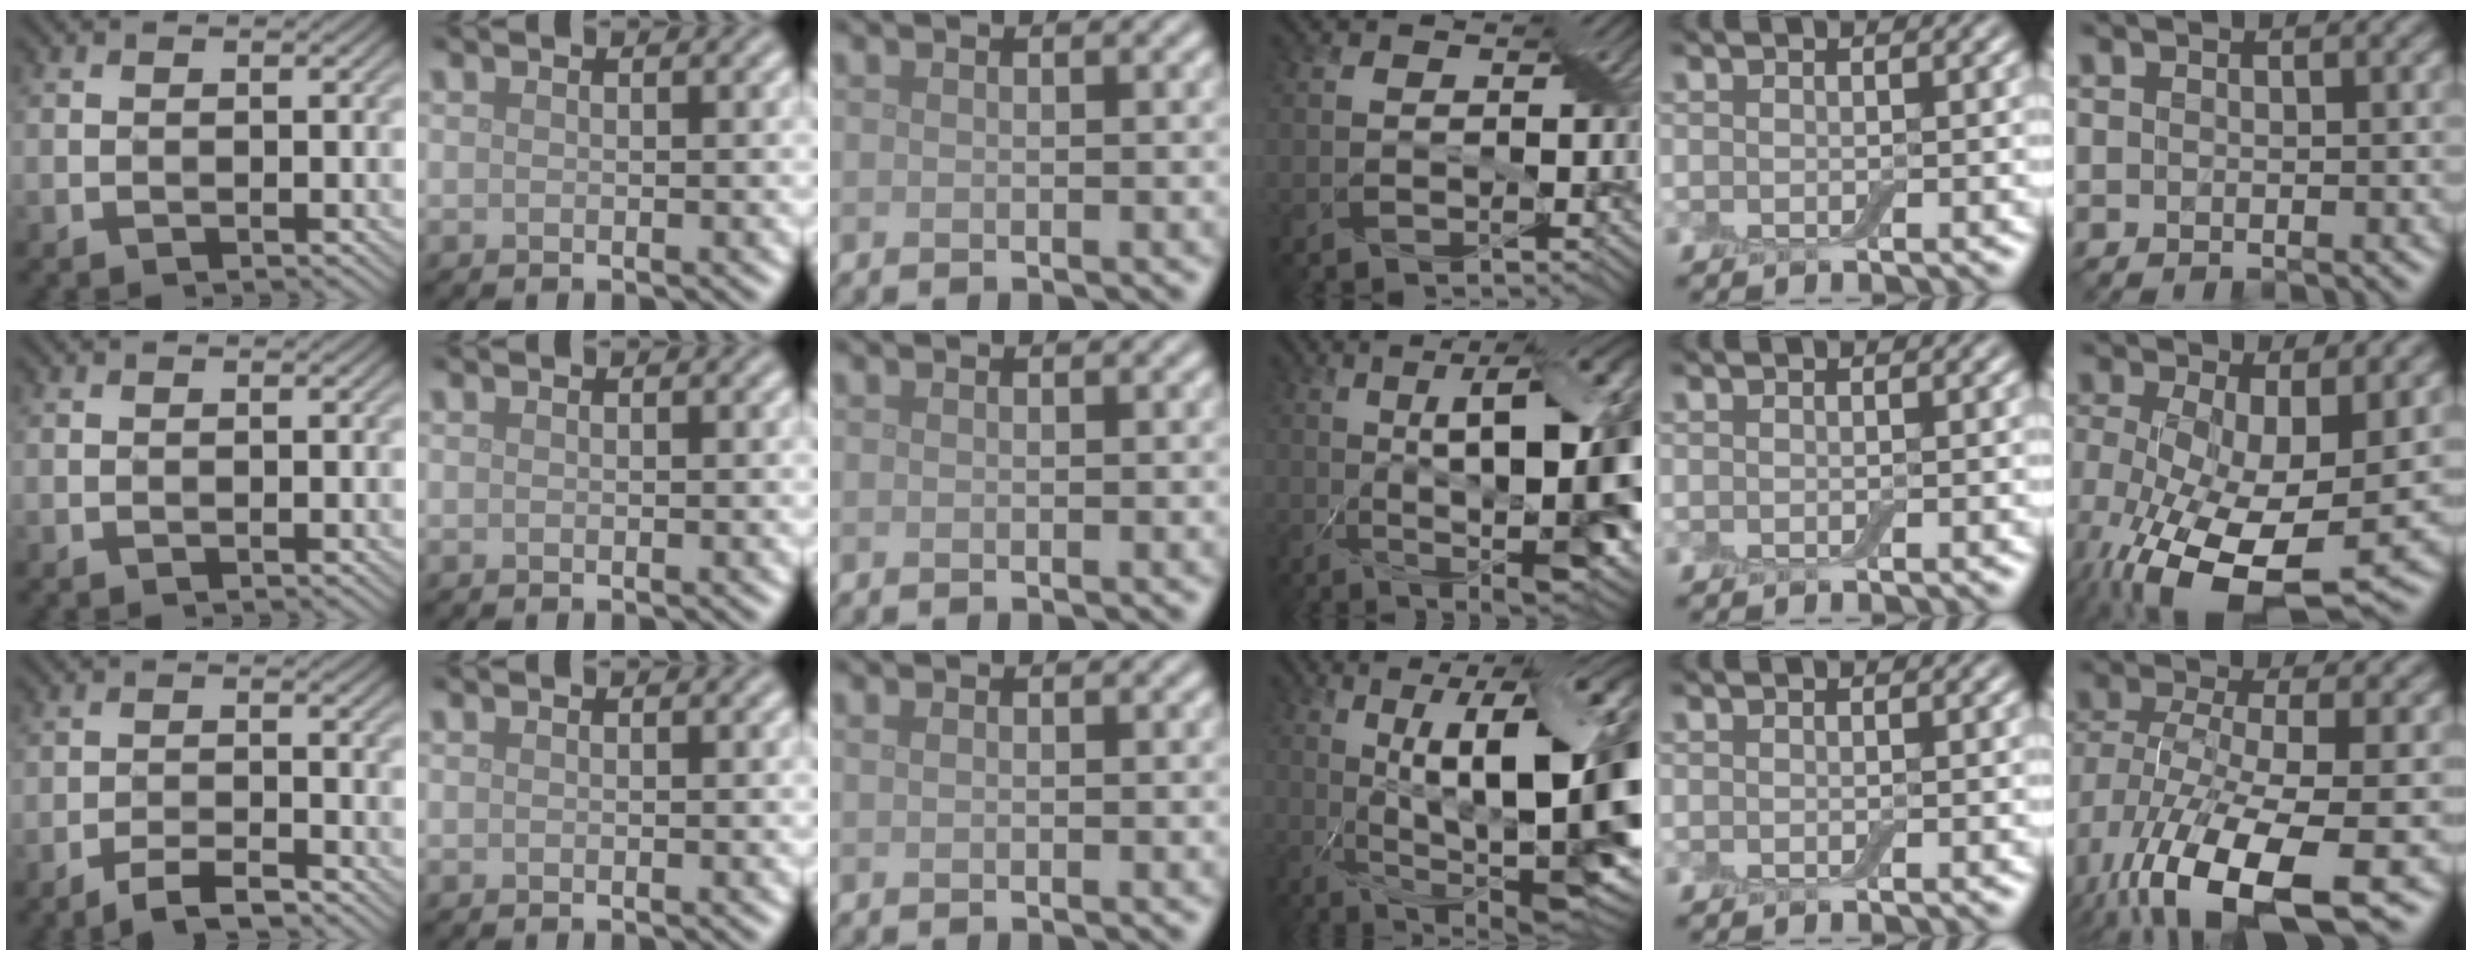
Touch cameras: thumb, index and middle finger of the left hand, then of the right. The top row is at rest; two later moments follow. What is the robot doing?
{"motion": "wrap", "object": "adhesive wrap"}